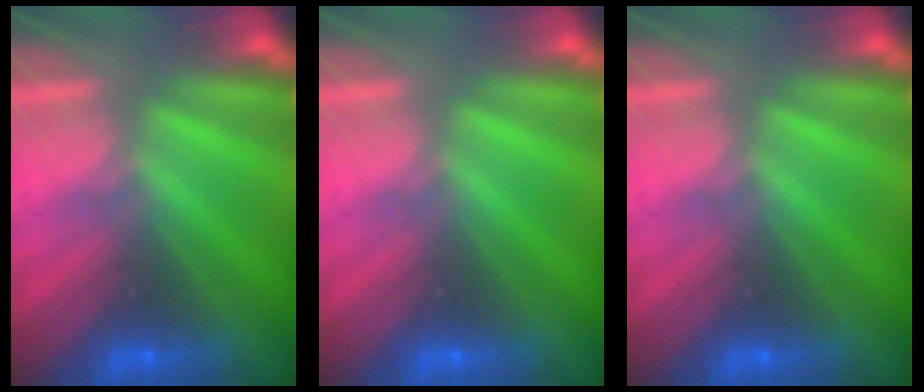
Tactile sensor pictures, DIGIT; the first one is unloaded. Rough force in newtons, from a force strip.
{"total": 0.0}
{"total": 0.0}